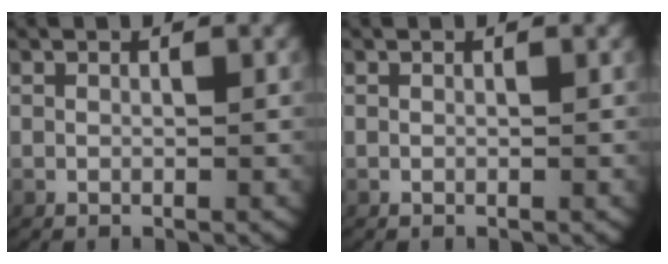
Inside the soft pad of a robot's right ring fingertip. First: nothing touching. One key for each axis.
{"total": 0.0}